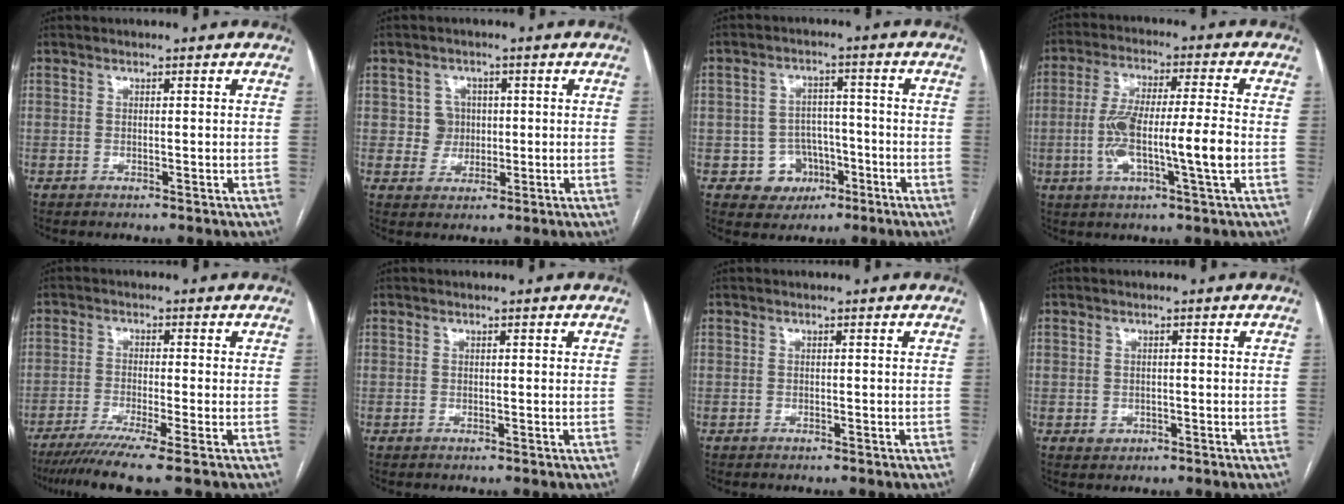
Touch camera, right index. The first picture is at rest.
{"total": 3.8, "force": [0.5, 3.8, 0.4], "torque": [0.002, 0.011, 0.011]}
{"total": 6.2, "force": [-2.5, 5.6, 0.8], "torque": [-0.001, 0.016, -0.029]}
{"total": 12.2, "force": [-2.2, 0.8, 11.9], "torque": [-0.227, 0.009, -0.043]}
{"total": 7.9, "force": [-5.8, -1.2, 5.3], "torque": [-0.081, -0.021, -0.096]}
{"total": 0.0}
{"total": 0.0}
{"total": 1.6, "force": [-0.4, 1.5, 0.3], "torque": [-0.002, 0.003, 0.000]}